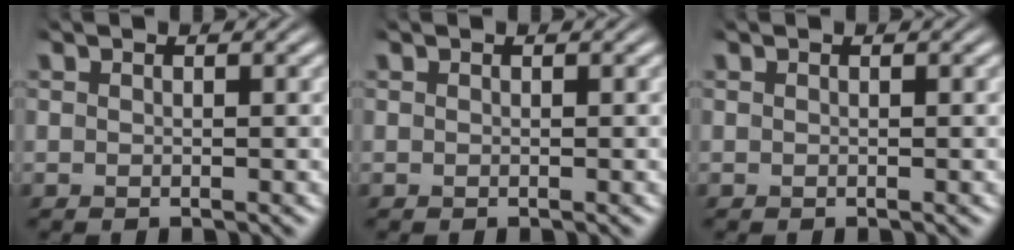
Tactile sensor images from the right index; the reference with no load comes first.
{"total": 0.0}
{"total": 0.0}